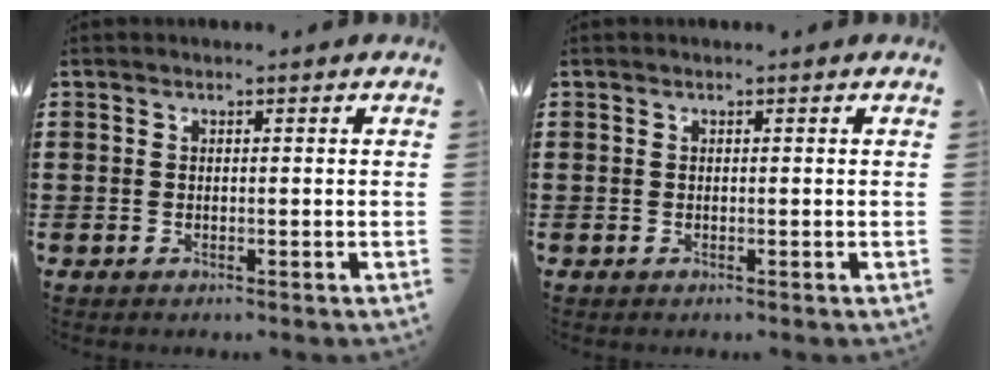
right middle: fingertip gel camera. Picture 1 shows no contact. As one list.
[{"total": 0.0}]